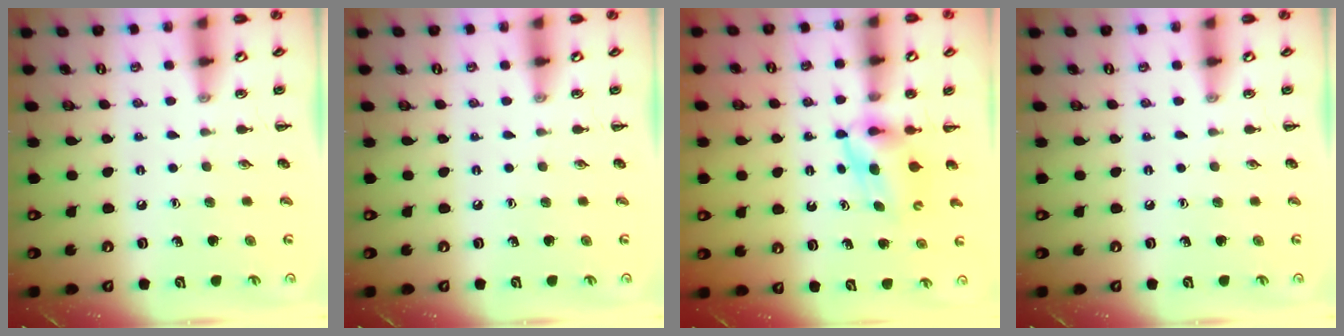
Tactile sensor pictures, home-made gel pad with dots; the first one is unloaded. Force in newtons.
{"total": 0.0}
{"total": 5.1, "press": 5.1, "slide": 0.5}
{"total": 0.0}